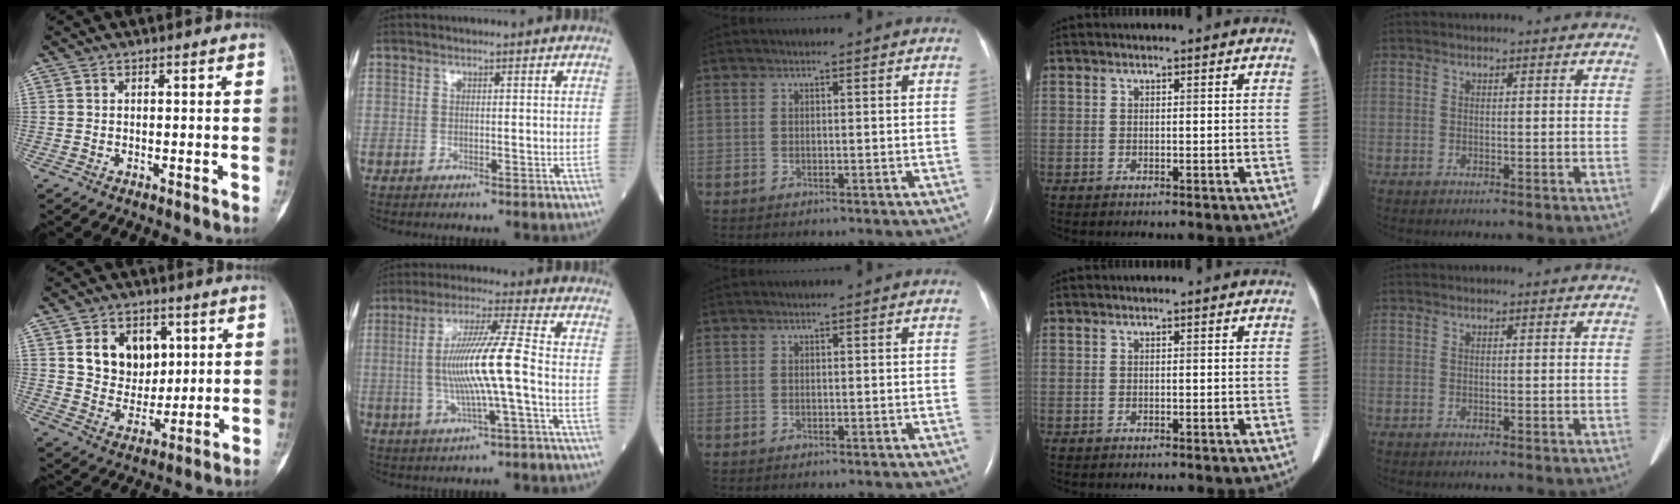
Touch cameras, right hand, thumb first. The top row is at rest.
{"thumb": {"total": 12.2, "force": [3.8, 9.3, 6.9], "torque": [-0.062, -0.019, 0.071]}, "index": {"total": 11.4, "force": [-1.2, -0.1, 11.3], "torque": [-0.218, 0.009, -0.027]}}